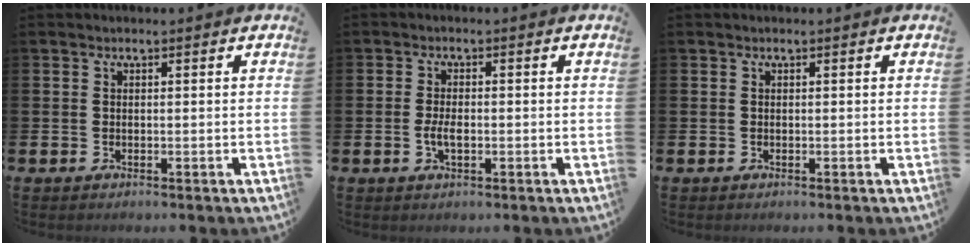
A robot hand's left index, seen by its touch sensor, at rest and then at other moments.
{"total": 2.4, "force": [-0.5, 1.1, 2.1], "torque": [-0.034, -0.001, -0.011]}
{"total": 0.0}